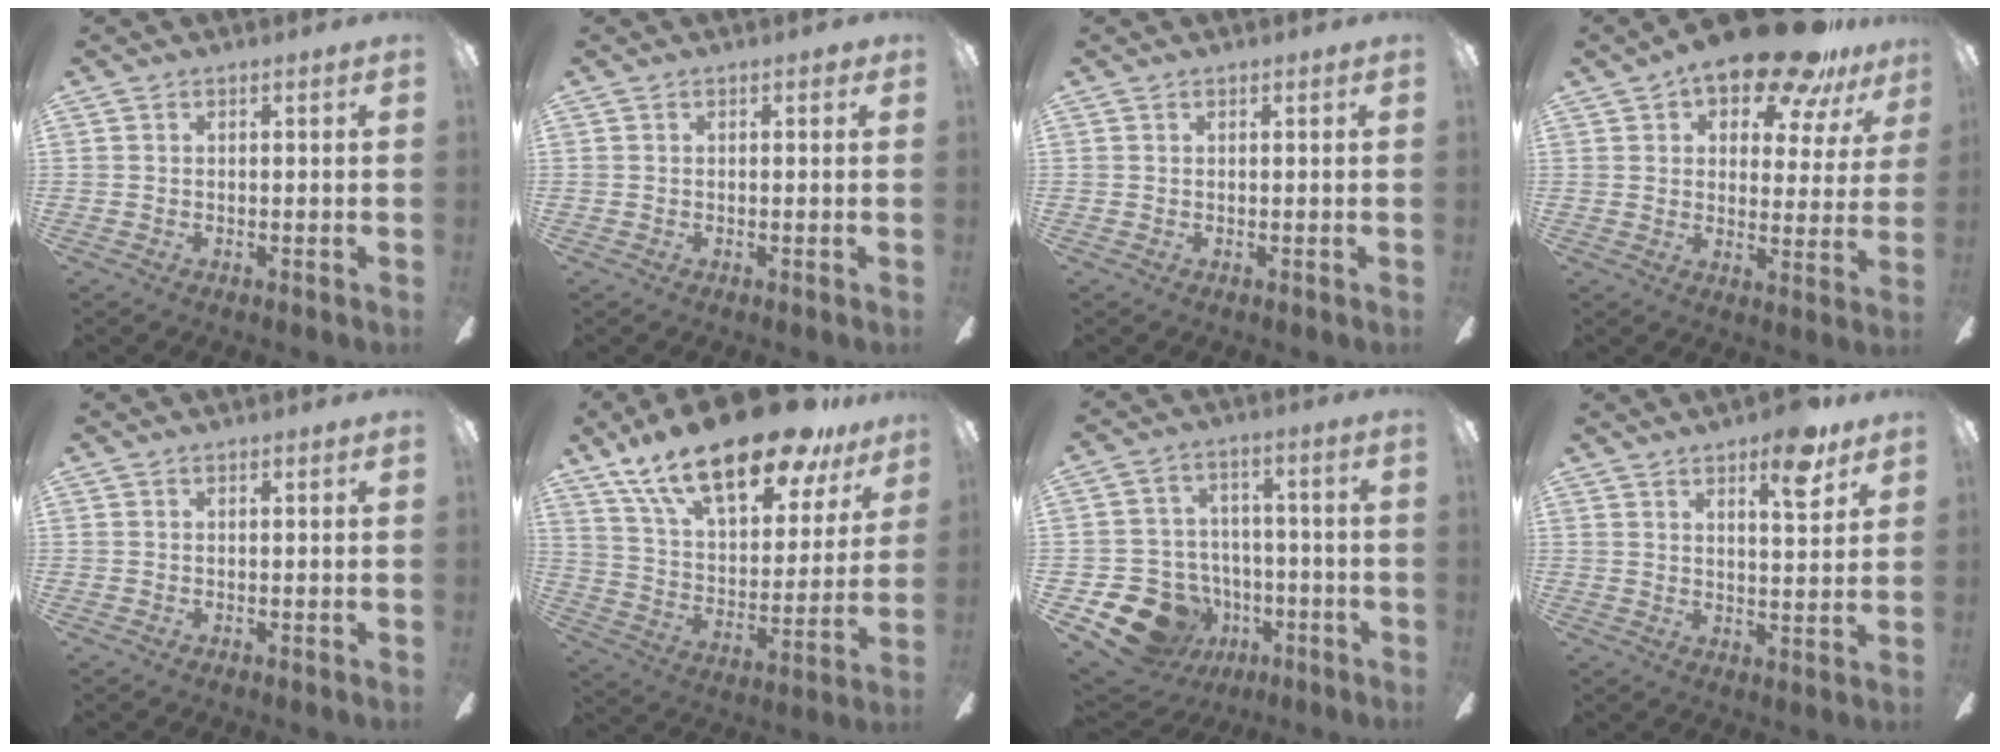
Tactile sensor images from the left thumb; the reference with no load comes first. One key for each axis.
{"total": 0.6, "fx": 0.1, "fy": 0.5, "fz": 0.3, "tx": -0.007, "ty": 0.005, "tz": 0.000}
{"total": 0.0}
{"total": 15.3, "fx": 12.3, "fy": 4.8, "fz": 7.8, "tx": -0.121, "ty": -0.081, "tz": 0.211}
{"total": 0.0}
{"total": 24.8, "fx": 16.9, "fy": 9.1, "fz": 15.7, "tx": -0.258, "ty": -0.104, "tz": 0.285}
{"total": 14.2, "fx": -7.6, "fy": 10.6, "fz": 5.7, "tx": -0.120, "ty": 0.056, "tz": -0.121}
{"total": 8.8, "fx": 6.0, "fy": 2.6, "fz": 5.9, "tx": -0.072, "ty": -0.031, "tz": 0.094}